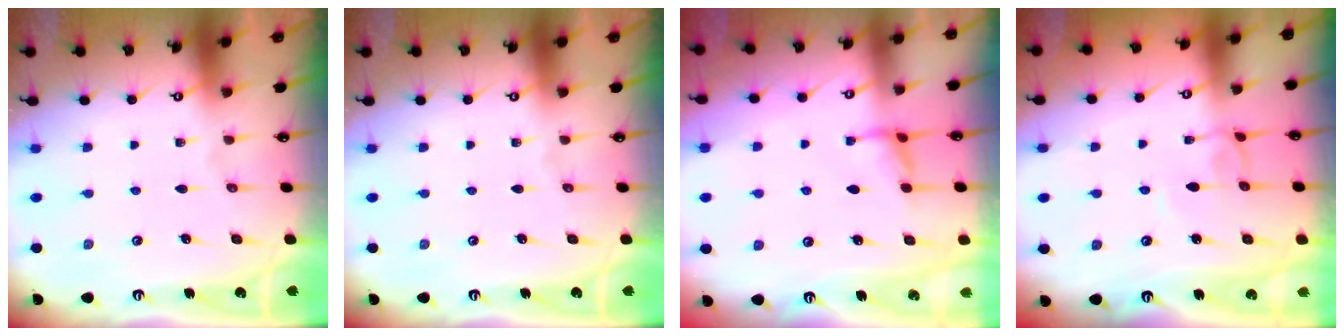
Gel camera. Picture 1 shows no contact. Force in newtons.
{"total": 0.0}
{"total": 1.8, "press": 1.7, "slide": 0.5}
{"total": 3.9, "press": 3.9, "slide": 0.1}